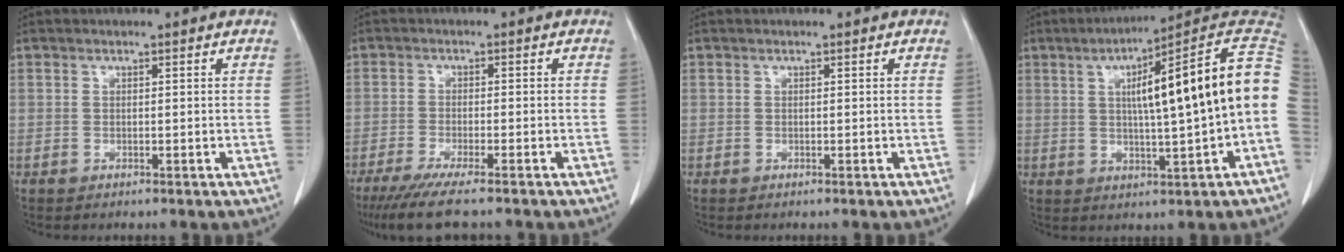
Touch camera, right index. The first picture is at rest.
{"total": 8.1, "force": [-6.4, 0.1, 5.0], "torque": [-0.078, -0.021, -0.100]}
{"total": 0.0}
{"total": 16.9, "force": [2.2, -0.1, 16.8], "torque": [-0.221, 0.034, 0.029]}